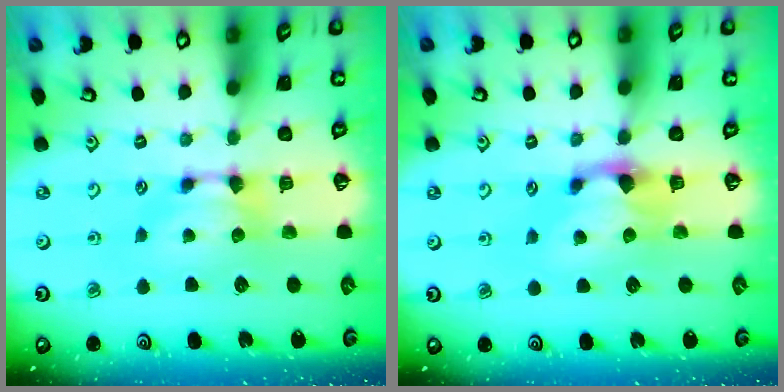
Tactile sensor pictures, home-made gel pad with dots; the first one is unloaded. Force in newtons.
{"total": 1.1, "press": 0.6, "slide": 0.9}